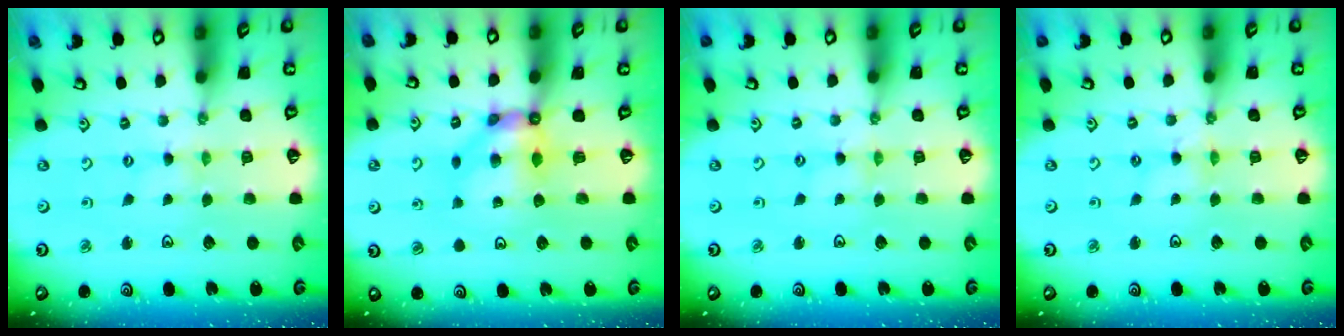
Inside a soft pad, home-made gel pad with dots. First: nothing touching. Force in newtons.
{"total": 7.8, "press": 7.8, "slide": 0.5}
{"total": 0.8, "press": 0.8, "slide": 0.1}
{"total": 1.0, "press": 0.9, "slide": 0.2}